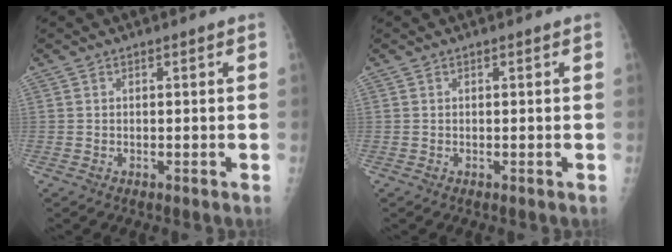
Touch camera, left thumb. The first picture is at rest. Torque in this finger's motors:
{"motor_torque": [0.00, 0.00, 0.00, 0.00, 0.00]}